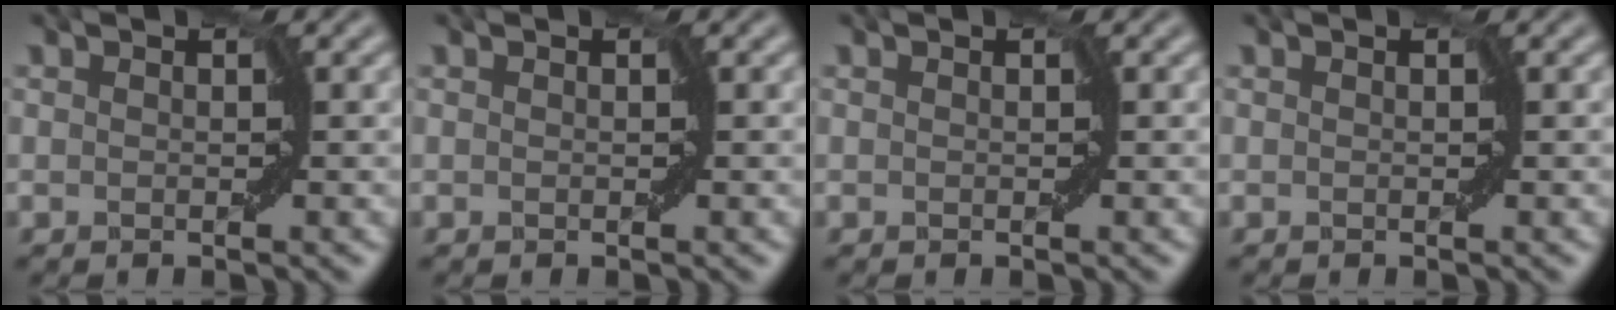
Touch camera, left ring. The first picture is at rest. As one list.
[{"total": 0.0}, {"total": 0.0}, {"total": 0.0}]